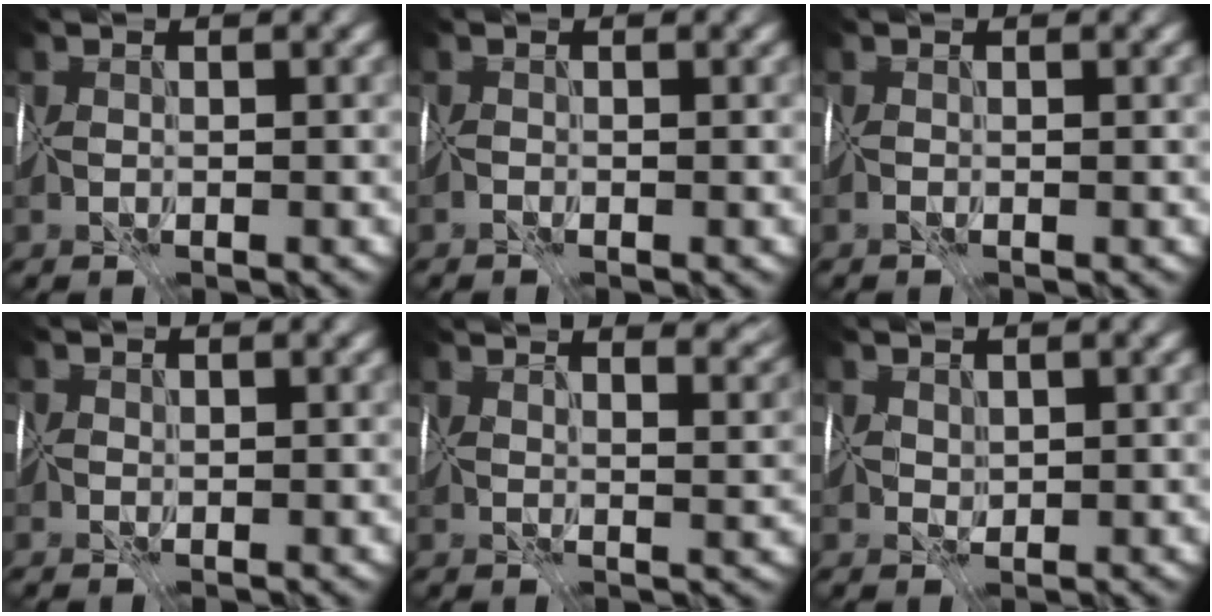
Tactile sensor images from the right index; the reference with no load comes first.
{"total": 1.0, "force": [0.1, -0.8, -0.6], "torque": [0.011, 0.006, 0.001]}
{"total": 0.7, "force": [0.2, -0.6, -0.4], "torque": [0.003, 0.004, 0.002]}
{"total": 0.7, "force": [0.0, 0.6, -0.1], "torque": [0.011, 0.006, 0.006]}
{"total": 10.3, "force": [7.8, 3.5, 5.7], "torque": [-0.093, 0.051, 0.107]}
{"total": 1.7, "force": [1.4, 0.9, 0.4], "torque": [-0.008, 0.008, 0.034]}